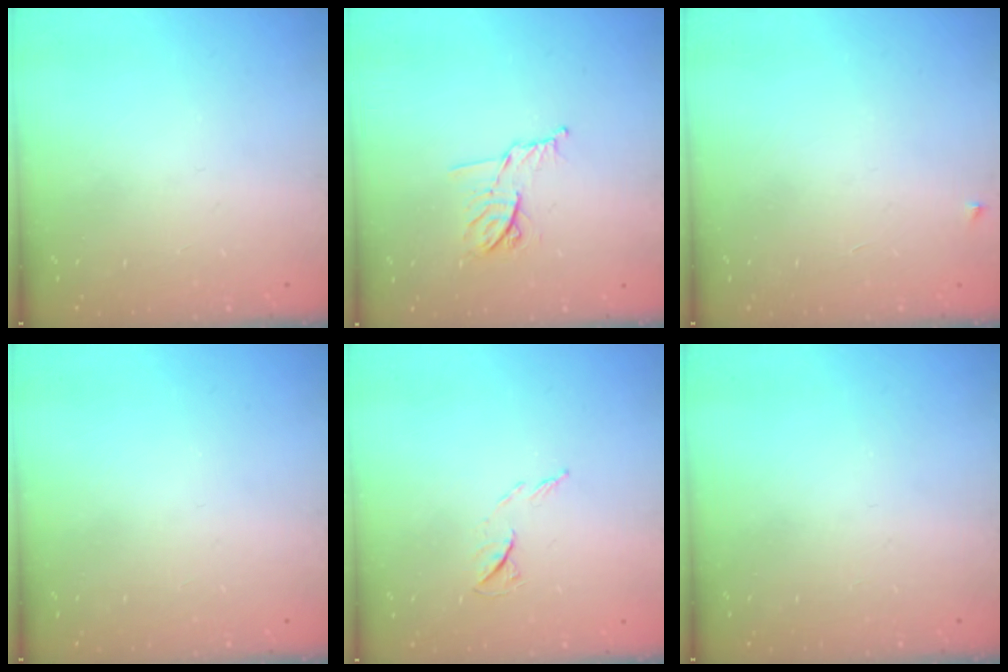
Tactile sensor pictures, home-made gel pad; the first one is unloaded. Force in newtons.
{"total": 9.4, "press": 9.4, "slide": 0.7}
{"total": 2.5, "press": 2.4, "slide": 0.4}
{"total": 0.0}
{"total": 5.7, "press": 5.6, "slide": 1.2}
{"total": 0.0}